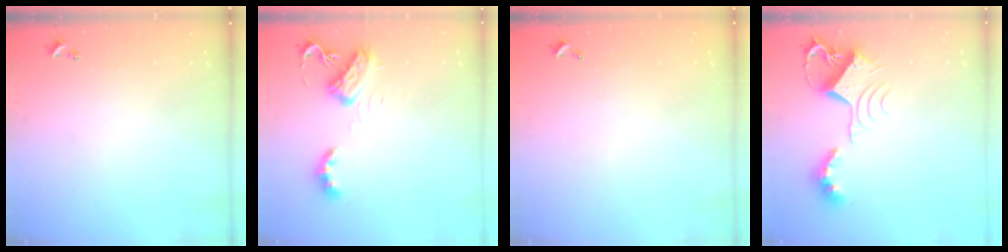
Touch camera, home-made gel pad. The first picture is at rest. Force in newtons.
{"total": 6.6, "press": 6.6, "slide": 0.4}
{"total": 2.7, "press": 2.7, "slide": 0.1}
{"total": 11.6, "press": 11.6, "slide": 0.4}